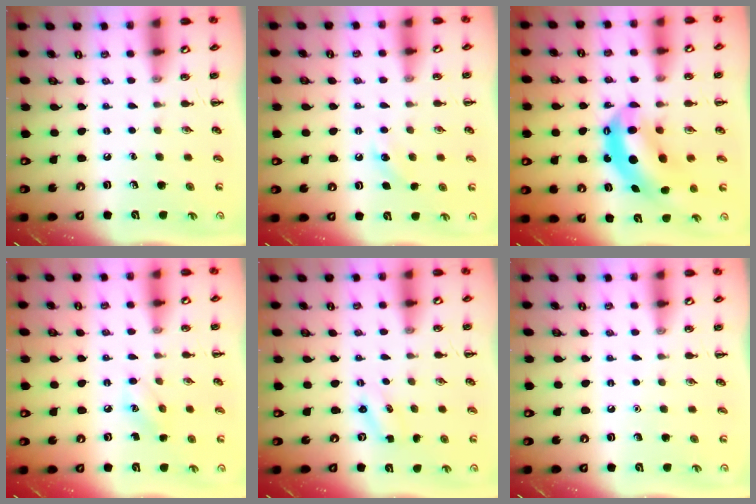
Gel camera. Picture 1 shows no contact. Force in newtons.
{"total": 4.6, "press": 4.4, "slide": 1.3}
{"total": 10.6, "press": 10.3, "slide": 2.6}
{"total": 7.0, "press": 6.7, "slide": 1.9}
{"total": 1.6, "press": 1.5, "slide": 0.4}
{"total": 1.6, "press": 1.6, "slide": 0.1}